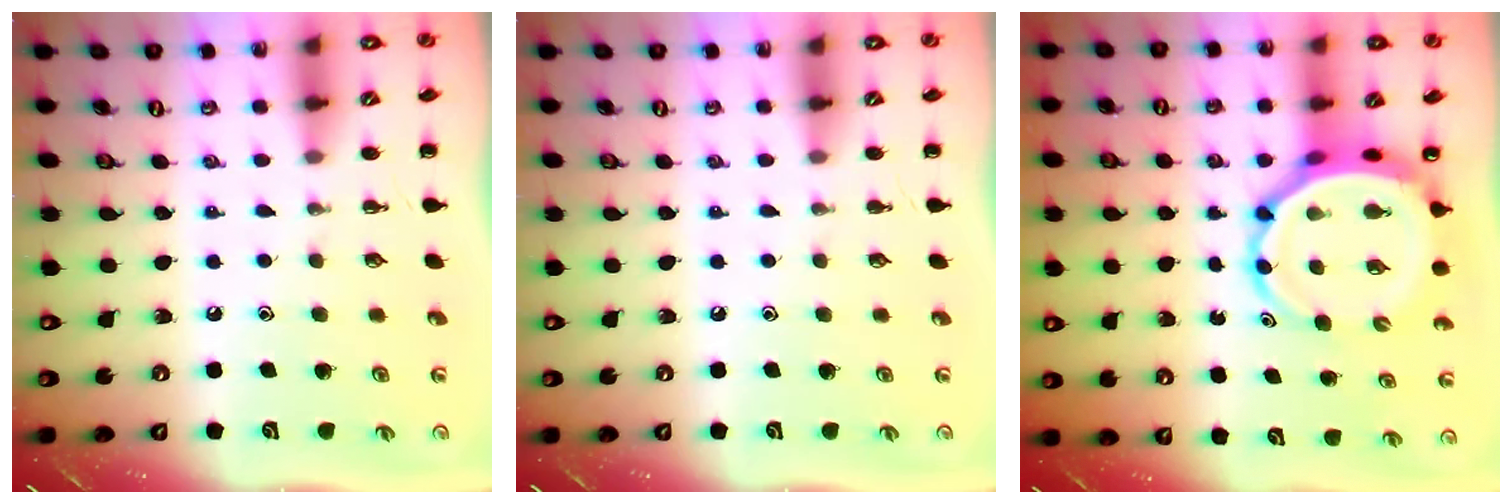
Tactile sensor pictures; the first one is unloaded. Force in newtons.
{"total": 0.0}
{"total": 8.0, "press": 7.6, "slide": 2.7}